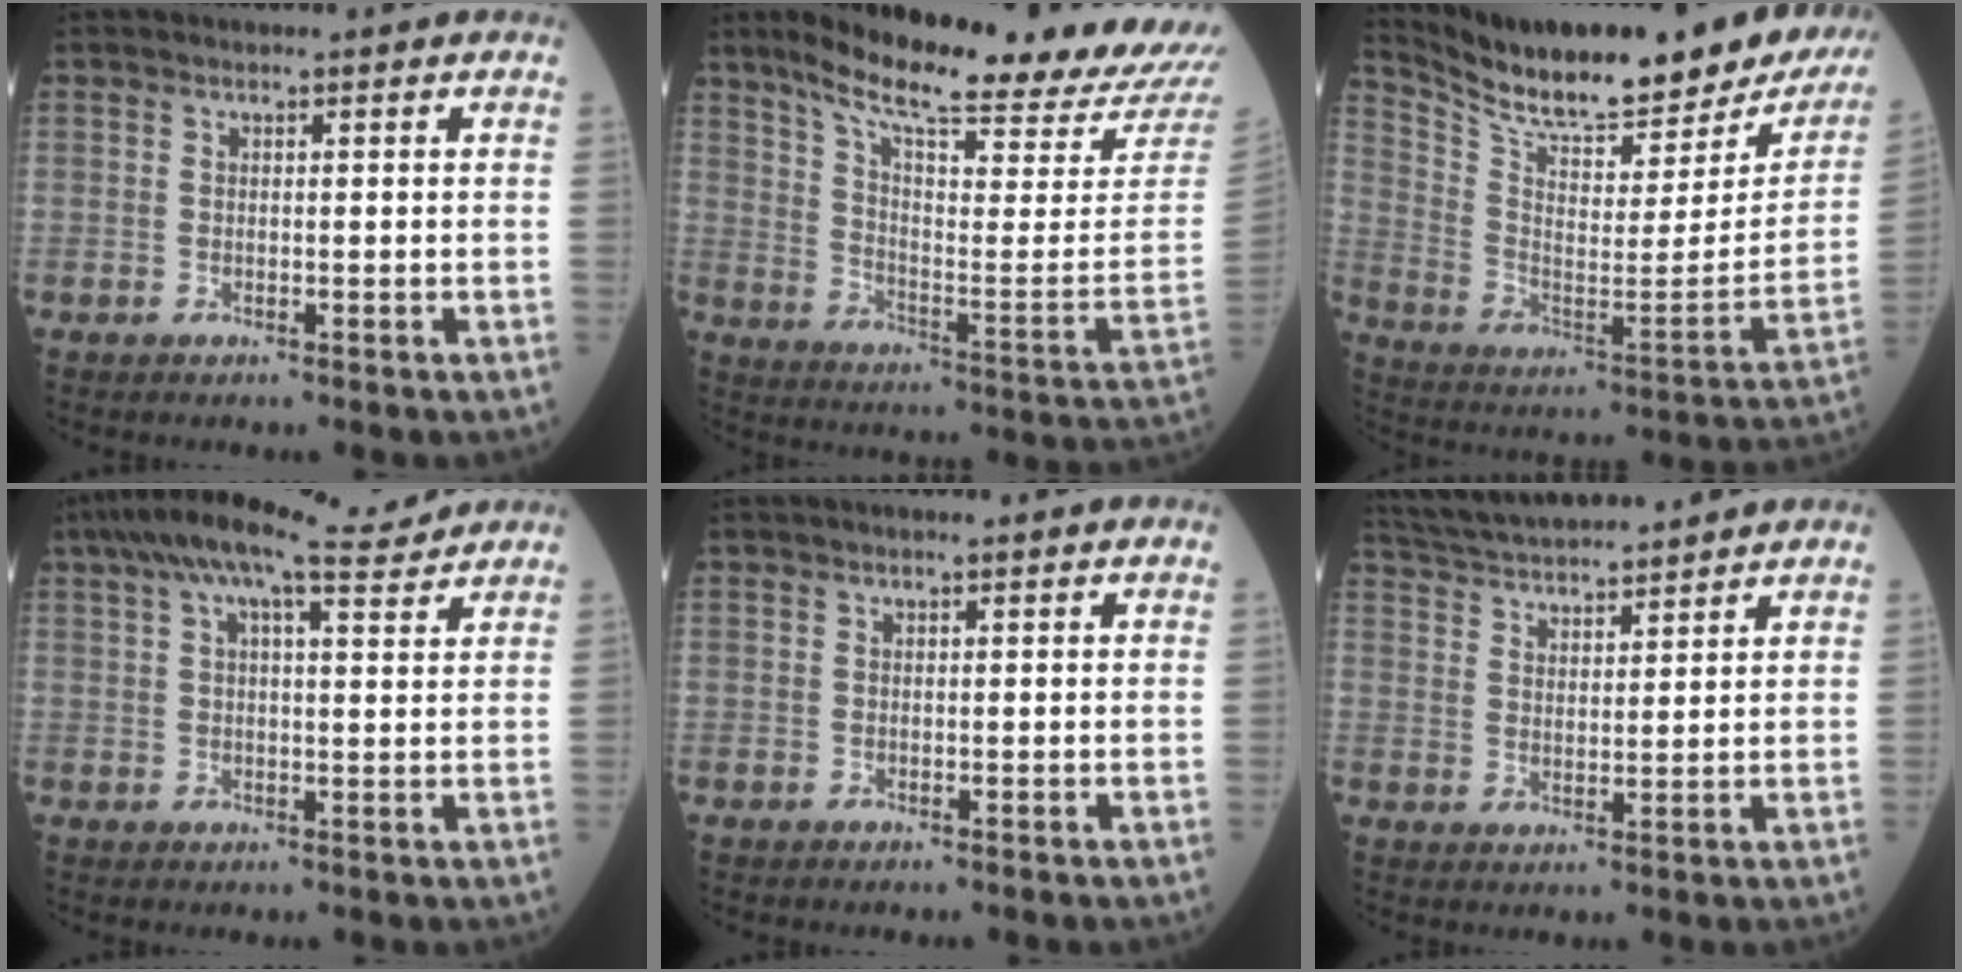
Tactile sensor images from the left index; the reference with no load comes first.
{"total": 23.6, "force": [21.2, -0.1, 10.4], "torque": [-0.171, -0.082, 0.286]}
{"total": 28.1, "force": [24.1, 5.3, 13.4], "torque": [-0.228, -0.062, 0.337]}
{"total": 10.7, "force": [8.8, 1.4, 5.9], "torque": [-0.114, 0.039, 0.128]}
{"total": 1.2, "force": [0.9, 0.1, 0.8], "torque": [-0.014, 0.020, 0.014]}
{"total": 12.8, "force": [12.0, 1.1, 4.3], "torque": [-0.090, 0.032, 0.201]}